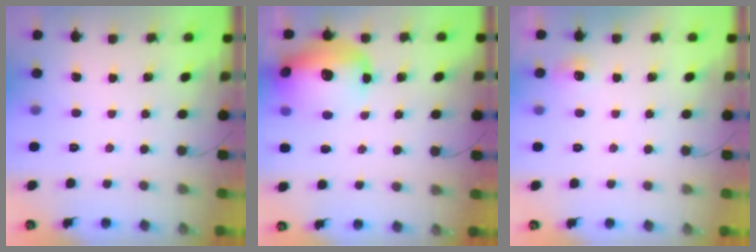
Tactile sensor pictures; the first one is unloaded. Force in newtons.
{"total": 19.7, "press": 18.4, "slide": 7.2}
{"total": 12.3, "press": 5.1, "slide": 11.2}